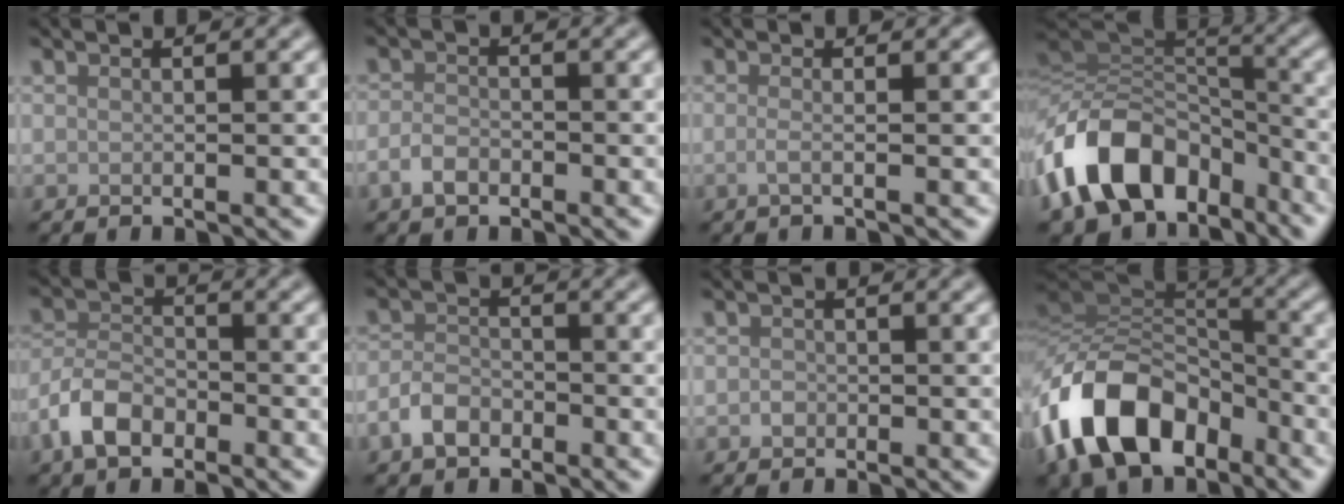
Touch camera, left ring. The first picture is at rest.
{"total": 2.0, "force": [-1.2, 1.2, 1.2], "torque": [-0.021, 0.002, -0.028]}
{"total": 1.5, "force": [-0.2, 0.5, 1.4], "torque": [-0.018, -0.004, -0.009]}
{"total": 12.4, "force": [-6.4, 8.0, 6.9], "torque": [-0.130, 0.009, -0.124]}
{"total": 4.5, "force": [-2.7, 2.4, 2.6], "torque": [-0.048, 0.003, -0.064]}
{"total": 2.9, "force": [-1.9, 1.7, 1.4], "torque": [-0.023, 0.005, -0.045]}
{"total": 0.7, "force": [-0.3, 0.6, 0.2], "torque": [0.000, -0.001, -0.008]}
{"total": 12.4, "force": [-6.4, 7.4, 7.6], "torque": [-0.143, 0.005, -0.132]}